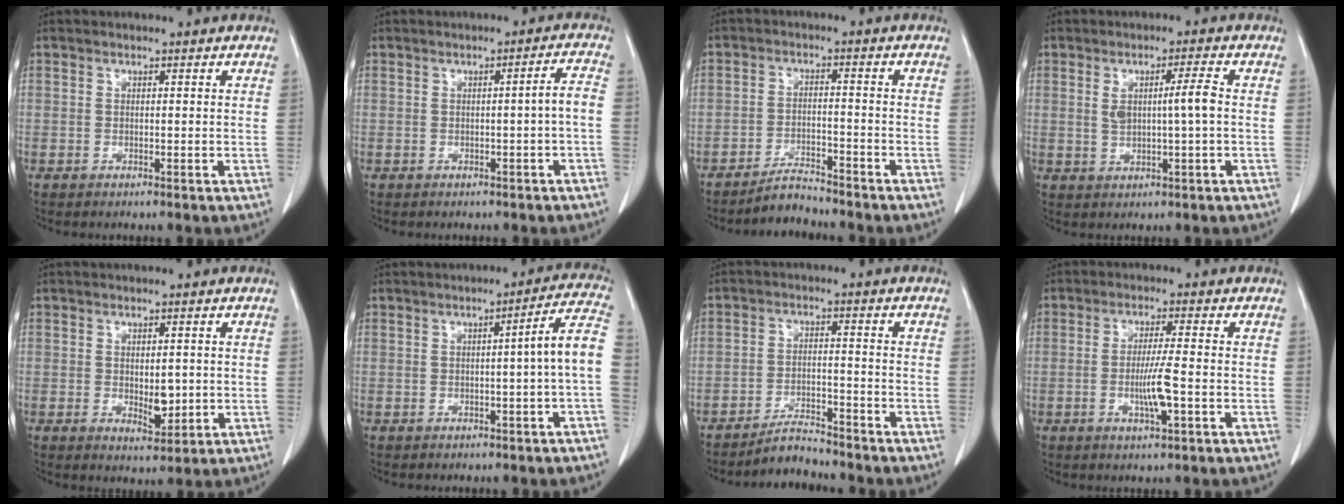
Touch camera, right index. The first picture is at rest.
{"total": 2.9, "force": [-0.9, -0.4, 2.7], "torque": [-0.035, 0.005, -0.013]}
{"total": 4.0, "force": [-4.0, 0.4, 0.6], "torque": [-0.011, -0.012, -0.070]}
{"total": 4.8, "force": [0.5, 0.1, 4.7], "torque": [-0.085, 0.002, 0.013]}
{"total": 3.2, "force": [-0.7, 1.0, 3.0], "torque": [-0.053, -0.003, -0.006]}
{"total": 6.7, "force": [-0.9, -1.0, 6.6], "torque": [-0.077, 0.015, -0.014]}
{"total": 4.6, "force": [-4.6, 0.6, 0.6], "torque": [-0.014, -0.009, -0.078]}
{"total": 5.3, "force": [-1.3, 0.0, 5.1], "torque": [-0.098, -0.009, -0.024]}